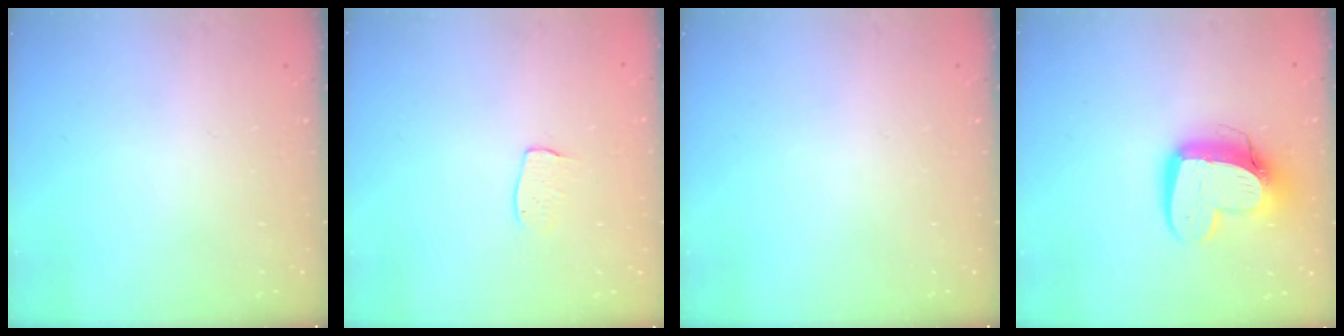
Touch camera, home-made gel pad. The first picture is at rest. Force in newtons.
{"total": 5.0, "press": 5.0, "slide": 0.3}
{"total": 0.0}
{"total": 14.4, "press": 14.3, "slide": 1.3}